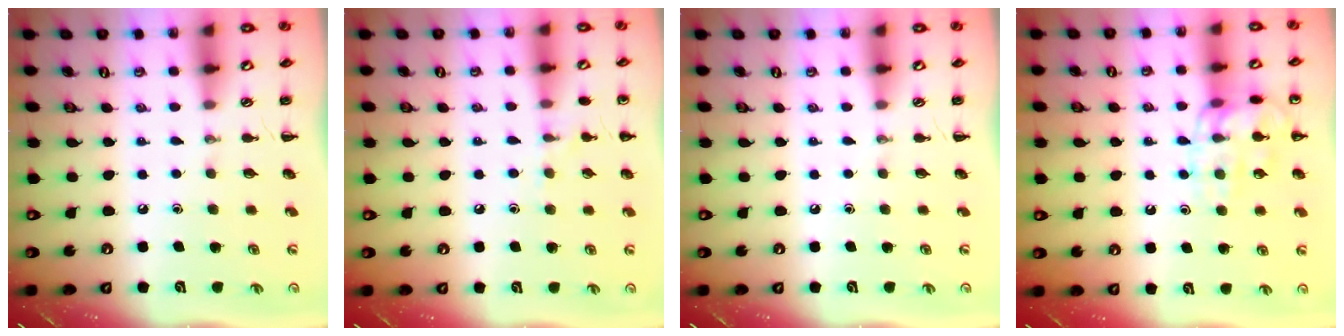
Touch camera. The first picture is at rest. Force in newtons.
{"total": 7.1, "press": 6.8, "slide": 2.0}
{"total": 0.0}
{"total": 13.1, "press": 13.1, "slide": 0.4}